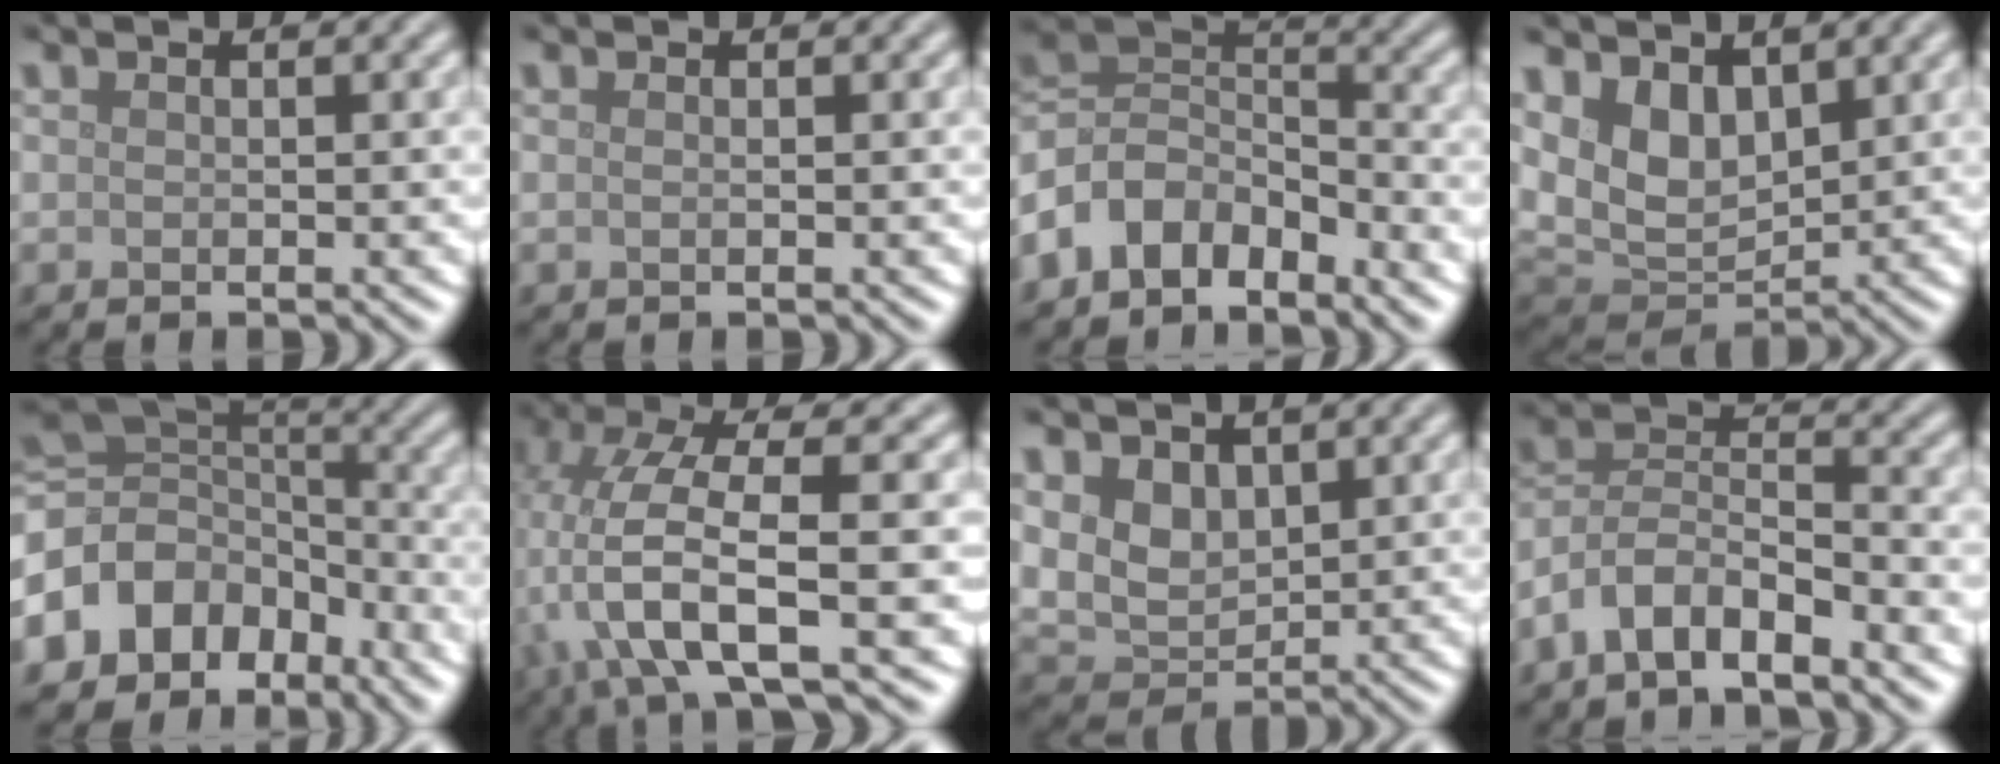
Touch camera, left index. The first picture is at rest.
{"total": 0.5, "force": [0.1, 0.2, 0.5], "torque": [-0.010, -0.003, -0.005]}
{"total": 6.9, "force": [-4.0, 4.1, 3.8], "torque": [-0.065, 0.006, -0.090]}
{"total": 6.2, "force": [2.5, 4.1, 4.0], "torque": [-0.085, -0.013, 0.048]}
{"total": 10.7, "force": [-5.3, 8.3, 4.2], "torque": [-0.106, 0.002, -0.100]}
{"total": 8.1, "force": [-2.7, 2.3, 7.3], "torque": [-0.149, 0.008, -0.055]}
{"total": 4.0, "force": [1.6, 2.9, 2.2], "torque": [-0.058, -0.008, 0.030]}
{"total": 5.7, "force": [-4.0, 2.2, 3.5], "torque": [-0.061, 0.004, -0.083]}